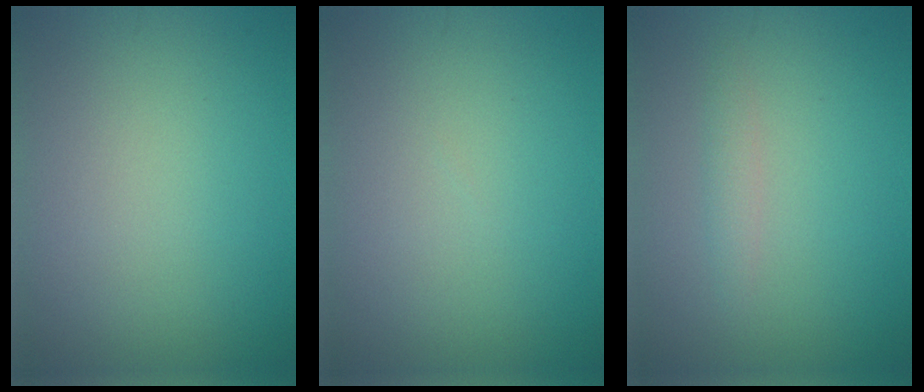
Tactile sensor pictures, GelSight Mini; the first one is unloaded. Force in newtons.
{"total": 0.0}
{"total": 1.1, "press": 1.1, "slide": 0.1}